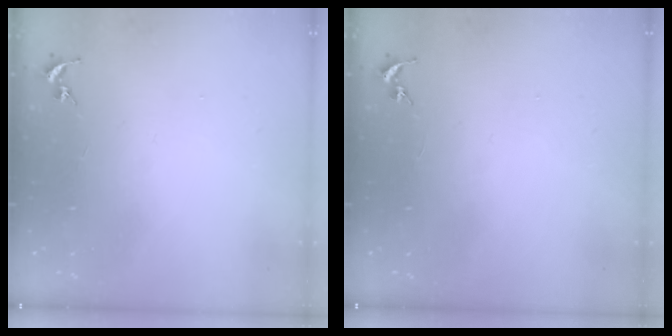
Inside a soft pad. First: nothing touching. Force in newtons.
{"total": 0.0}